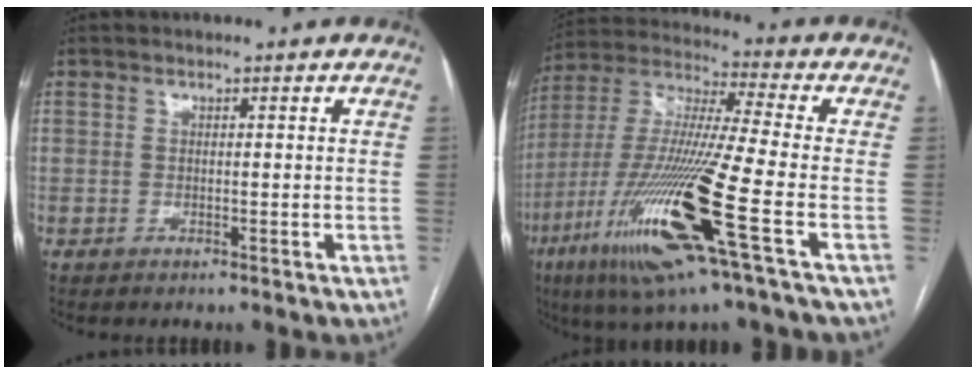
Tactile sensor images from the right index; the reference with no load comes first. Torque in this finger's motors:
{"motor_torque": [2.14, 0.00, 0.68, 0.21]}